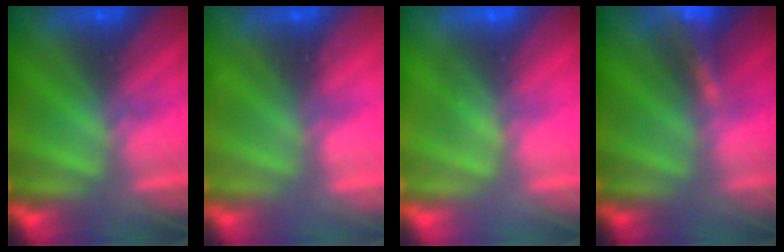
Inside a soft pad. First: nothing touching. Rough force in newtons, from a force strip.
{"total": 2.3}
{"total": 2.7}
{"total": 5.7}